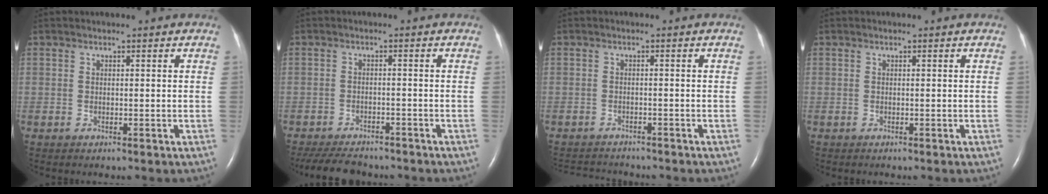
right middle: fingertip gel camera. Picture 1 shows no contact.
{"total": 9.5, "force": [-8.4, 2.8, 3.4], "torque": [-0.062, -0.011, -0.121]}
{"total": 5.7, "force": [-5.6, 0.9, 0.9], "torque": [-0.013, -0.003, -0.082]}
{"total": 0.0}